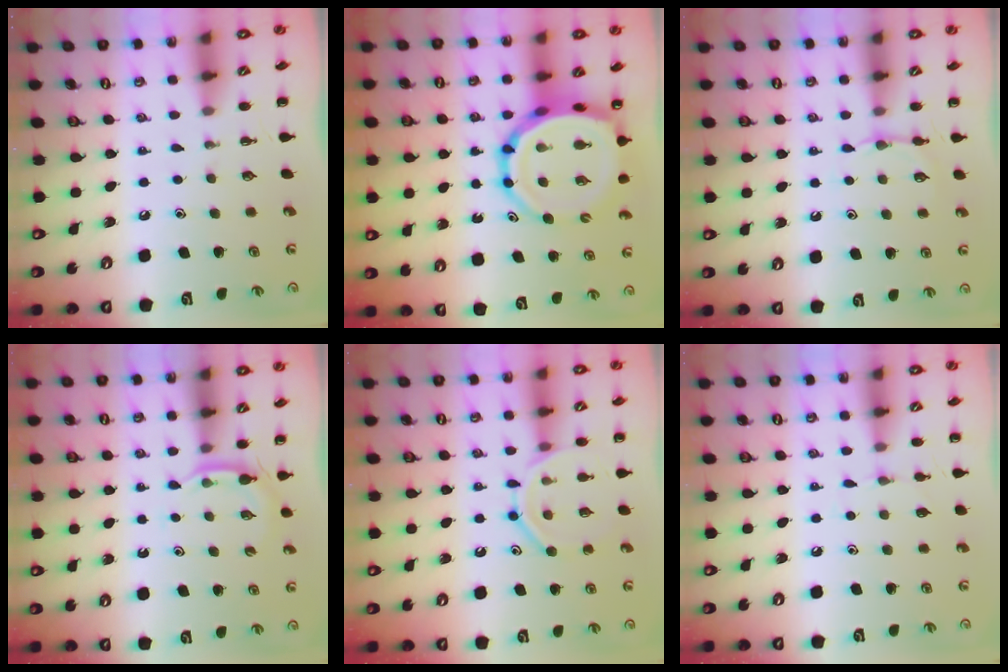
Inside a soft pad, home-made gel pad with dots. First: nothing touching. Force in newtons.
{"total": 14.2, "press": 13.6, "slide": 4.1}
{"total": 4.4, "press": 4.1, "slide": 1.5}
{"total": 3.1, "press": 2.9, "slide": 1.1}
{"total": 11.6, "press": 11.5, "slide": 1.1}
{"total": 4.6, "press": 4.4, "slide": 1.5}